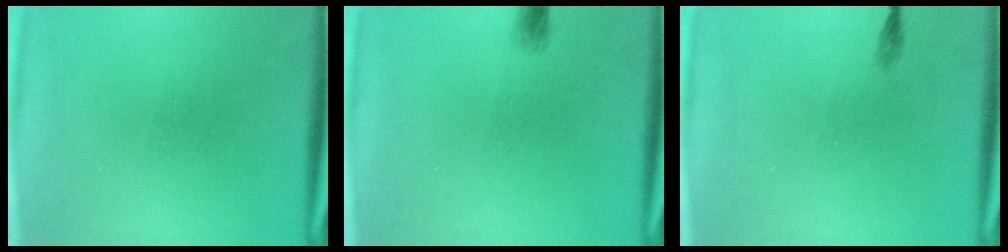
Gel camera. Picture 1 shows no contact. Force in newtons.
{"total": 1.4}
{"total": 0.6}